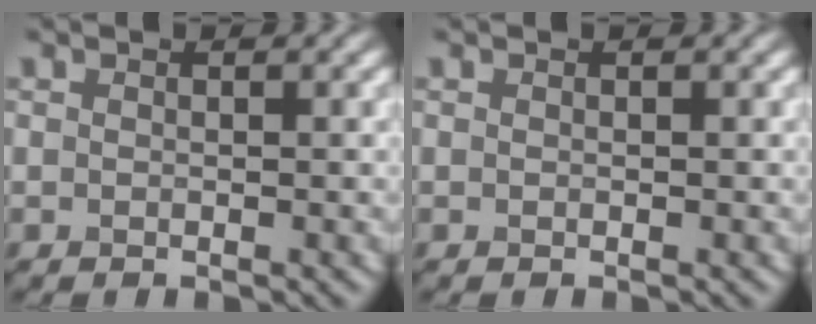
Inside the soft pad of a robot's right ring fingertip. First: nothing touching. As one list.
[{"total": 0.0}]